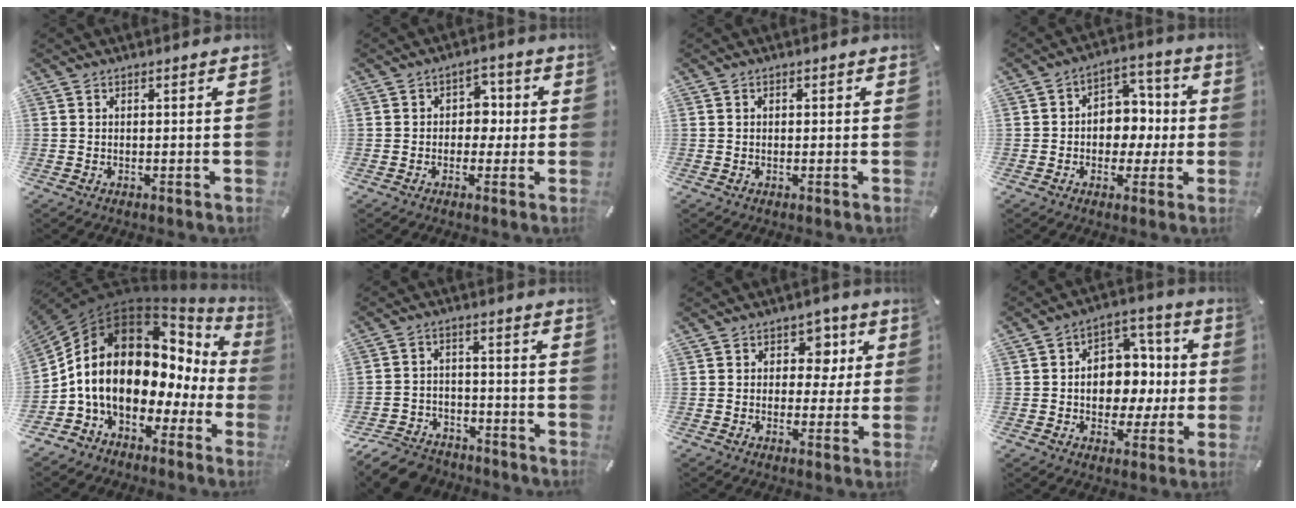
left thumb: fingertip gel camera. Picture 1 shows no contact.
{"total": 5.3, "force": [-0.5, 4.5, 2.8], "torque": [-0.027, 0.004, -0.017]}
{"total": 0.7, "force": [0.1, 0.7, 0.2], "torque": [-0.004, 0.005, 0.000]}
{"total": 8.1, "force": [-1.3, 7.4, 3.3], "torque": [-0.039, 0.013, -0.023]}
{"total": 17.1, "force": [0.6, 12.7, 11.5], "torque": [-0.229, -0.030, 0.007]}
{"total": 9.5, "force": [-7.6, 4.7, 3.2], "torque": [-0.059, 0.041, -0.145]}
{"total": 7.4, "force": [1.7, 6.2, 3.5], "torque": [-0.031, -0.005, 0.022]}
{"total": 11.1, "force": [-1.1, 9.6, 5.4], "torque": [-0.063, 0.006, -0.013]}